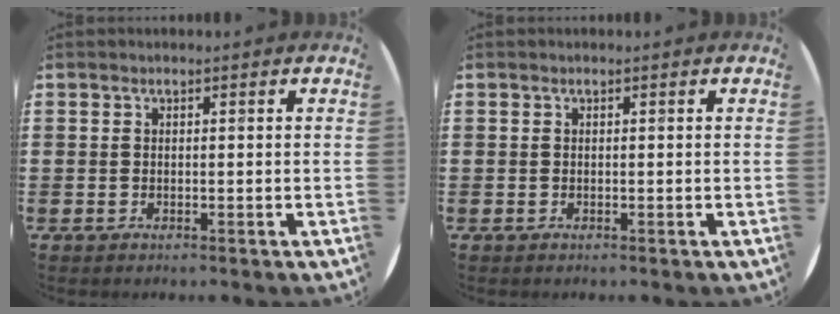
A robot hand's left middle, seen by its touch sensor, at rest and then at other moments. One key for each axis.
{"total": 0.0}